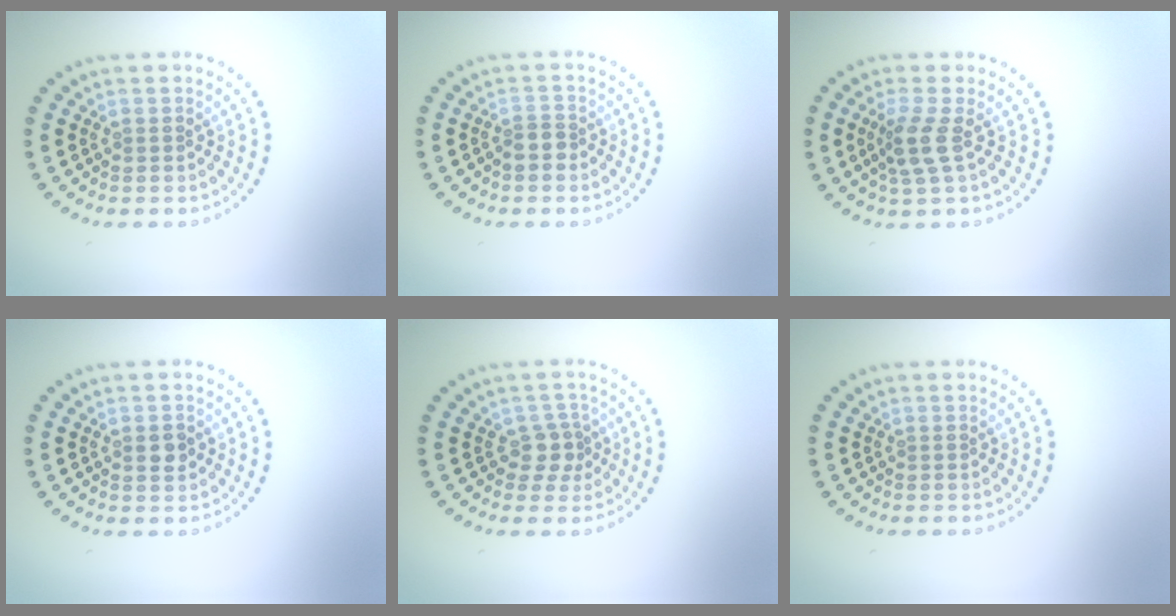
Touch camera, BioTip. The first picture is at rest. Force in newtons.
{"total": 1.5, "press": 1.2, "slide": 0.9}
{"total": 2.6, "press": 2.1, "slide": 1.6}
{"total": 1.4, "press": 1.4, "slide": 0.1}
{"total": 2.1, "press": 1.7, "slide": 1.2}
{"total": 0.0}